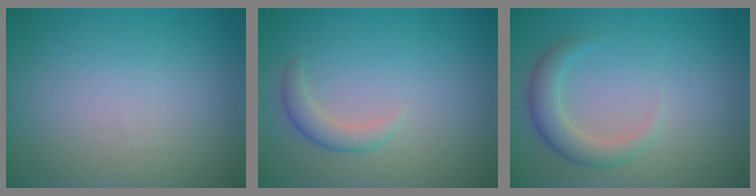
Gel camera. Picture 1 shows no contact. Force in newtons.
{"total": 1.9, "press": 1.9, "slide": 0.2}
{"total": 2.8, "press": 2.8, "slide": 0.2}